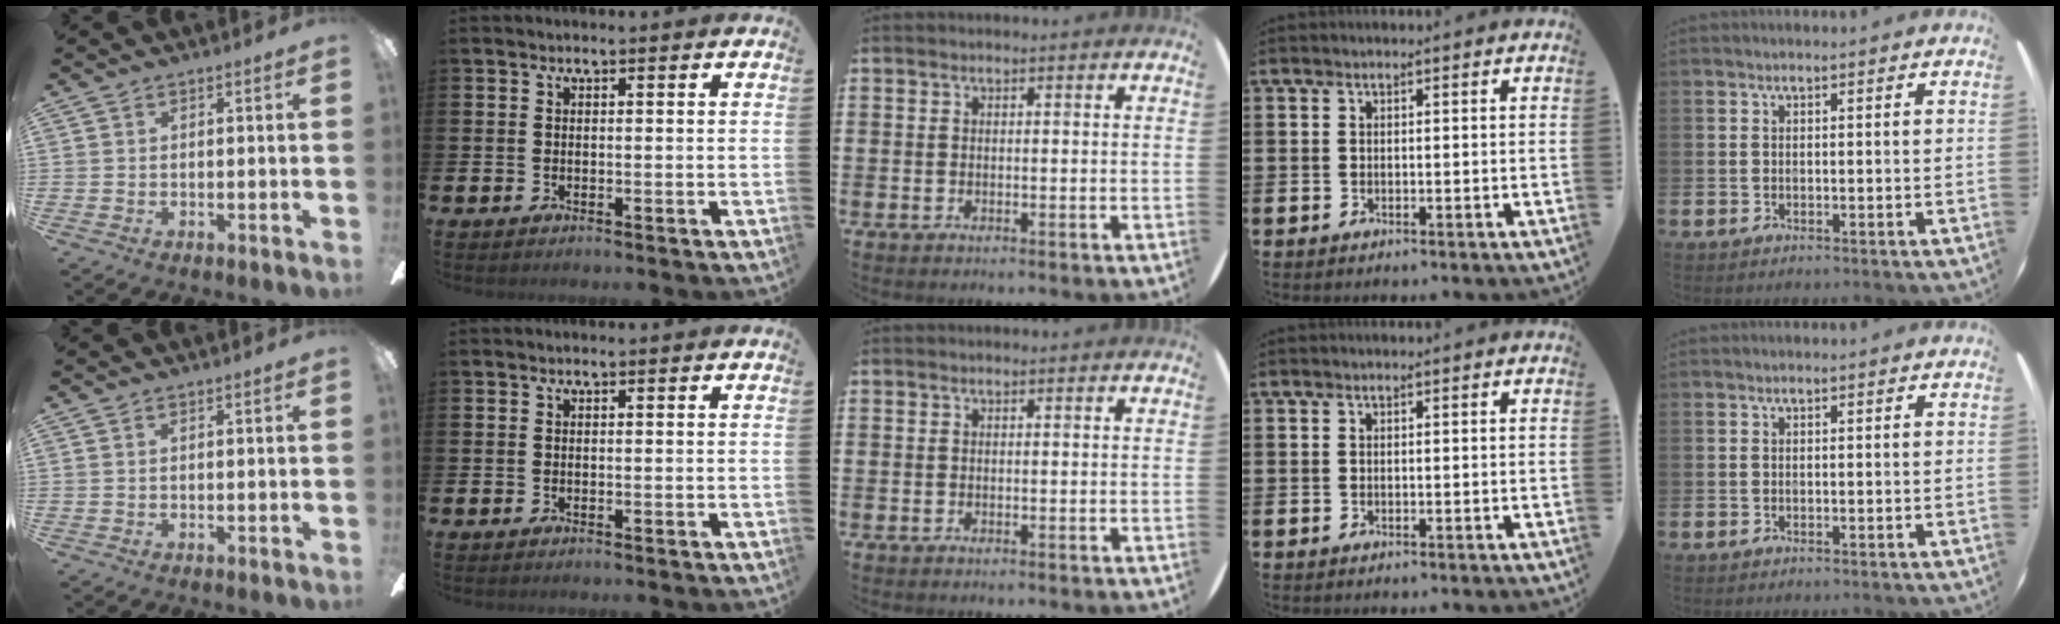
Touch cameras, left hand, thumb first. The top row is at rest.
{}